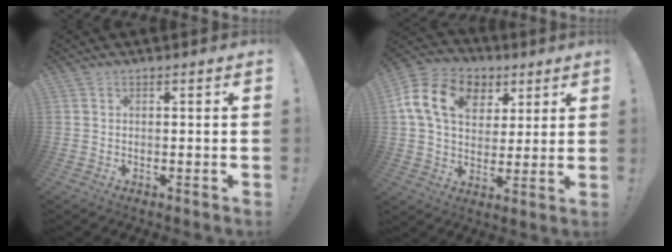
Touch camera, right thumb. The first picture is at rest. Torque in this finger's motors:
{"motor_torque": [2.20, 2.23, 0.43, -0.20, 0.16]}